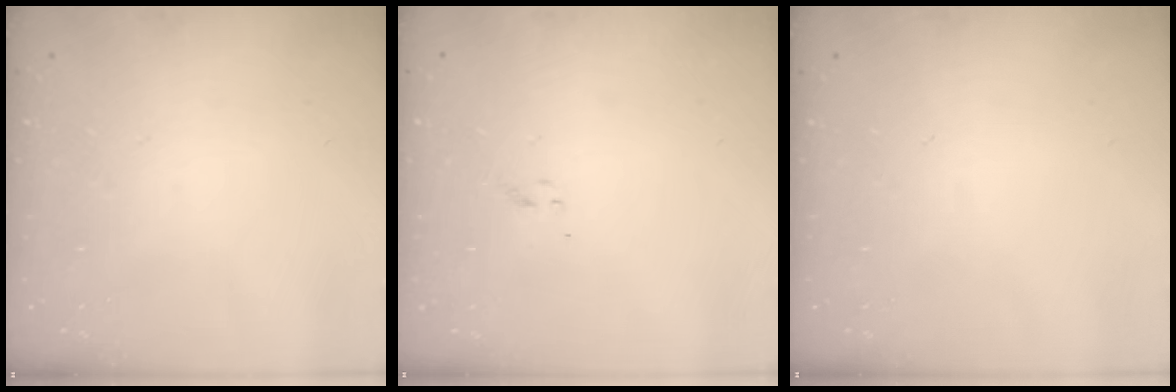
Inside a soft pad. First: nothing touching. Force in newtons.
{"total": 0.7, "press": 0.7, "slide": 0.3}
{"total": 0.0}